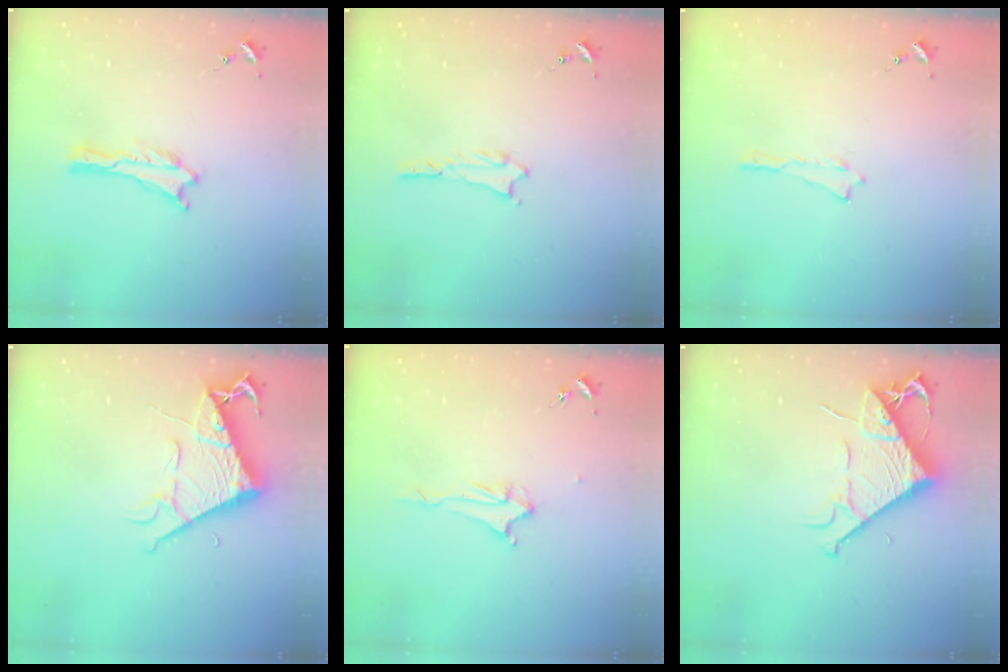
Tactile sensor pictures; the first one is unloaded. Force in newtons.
{"total": 1.0, "press": 1.0, "slide": 0.1}
{"total": 0.0}
{"total": 7.9, "press": 7.9, "slide": 0.9}
{"total": 2.2, "press": 2.2, "slide": 0.3}
{"total": 8.2, "press": 8.1, "slide": 1.1}